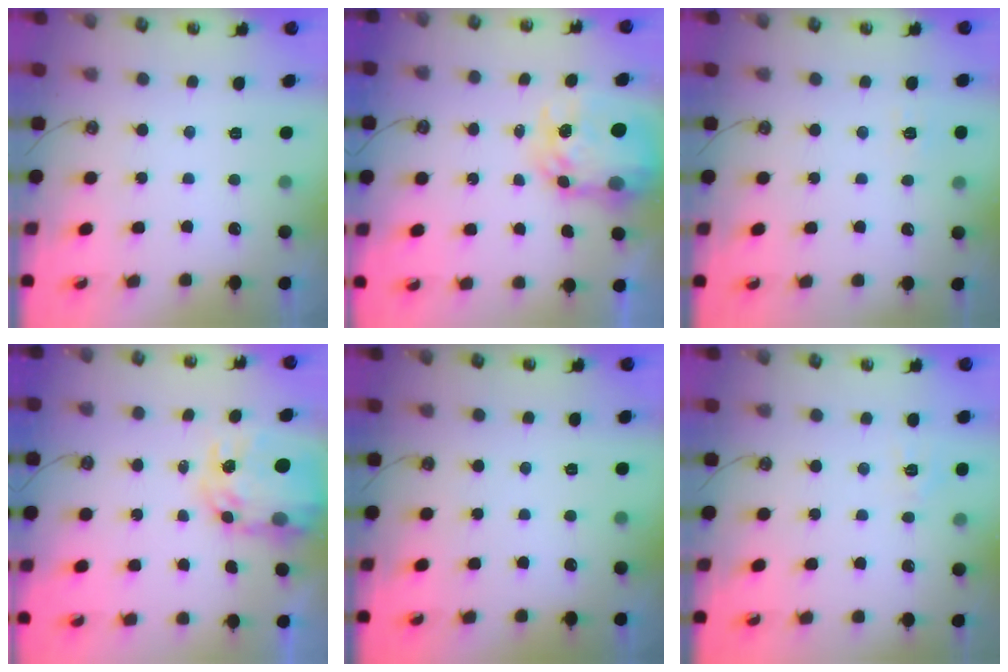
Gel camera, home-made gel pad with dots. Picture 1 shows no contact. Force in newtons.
{"total": 8.5, "press": 8.5, "slide": 0.7}
{"total": 6.1, "press": 6.1, "slide": 0.3}
{"total": 9.7, "press": 9.6, "slide": 0.9}
{"total": 0.0}
{"total": 6.4, "press": 6.3, "slide": 0.7}